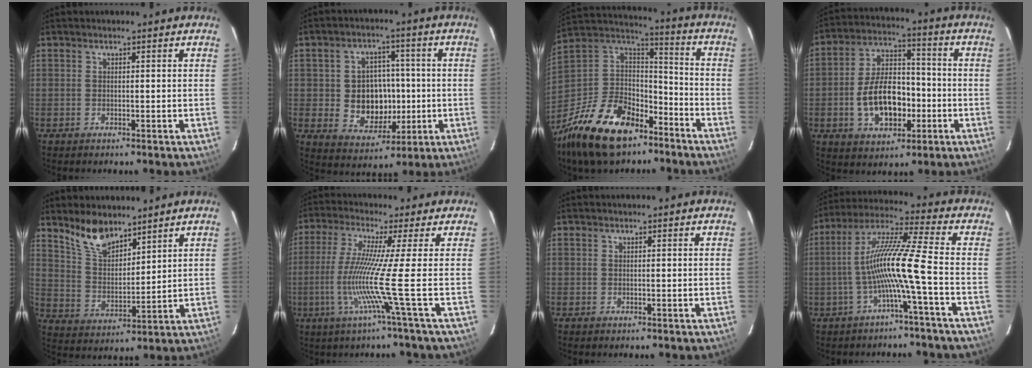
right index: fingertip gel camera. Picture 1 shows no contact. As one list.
[{"total": 10.4, "force": [-0.9, 8.8, 5.5], "torque": [-0.121, 0.014, 0.004]}, {"total": 23.0, "force": [-14.6, 12.8, 12.2], "torque": [-0.273, 0.014, -0.239]}, {"total": 13.1, "force": [-3.4, 8.0, 9.9], "torque": [-0.197, 0.023, -0.046]}, {"total": 9.2, "force": [7.3, 3.5, 4.4], "torque": [-0.082, 0.007, 0.148]}, {"total": 9.4, "force": [-2.5, -3.6, 8.3], "torque": [-0.168, -0.016, -0.049]}, {"total": 0.0}, {"total": 11.2, "force": [-3.4, -1.6, 10.6], "torque": [-0.206, 0.010, -0.062]}]